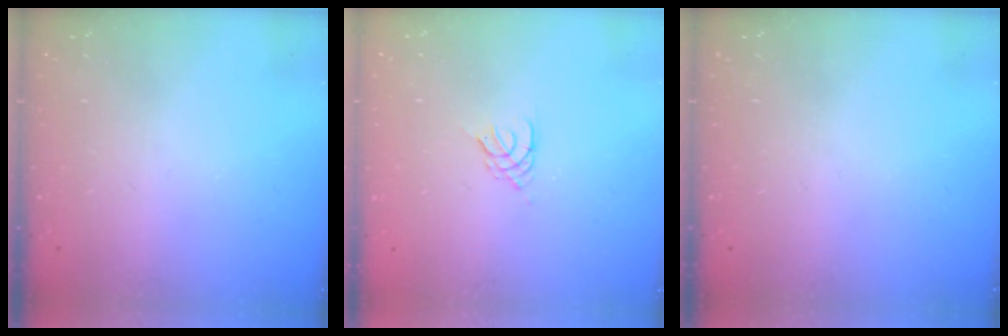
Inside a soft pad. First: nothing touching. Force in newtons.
{"total": 2.6, "press": 2.5, "slide": 0.5}
{"total": 0.0}